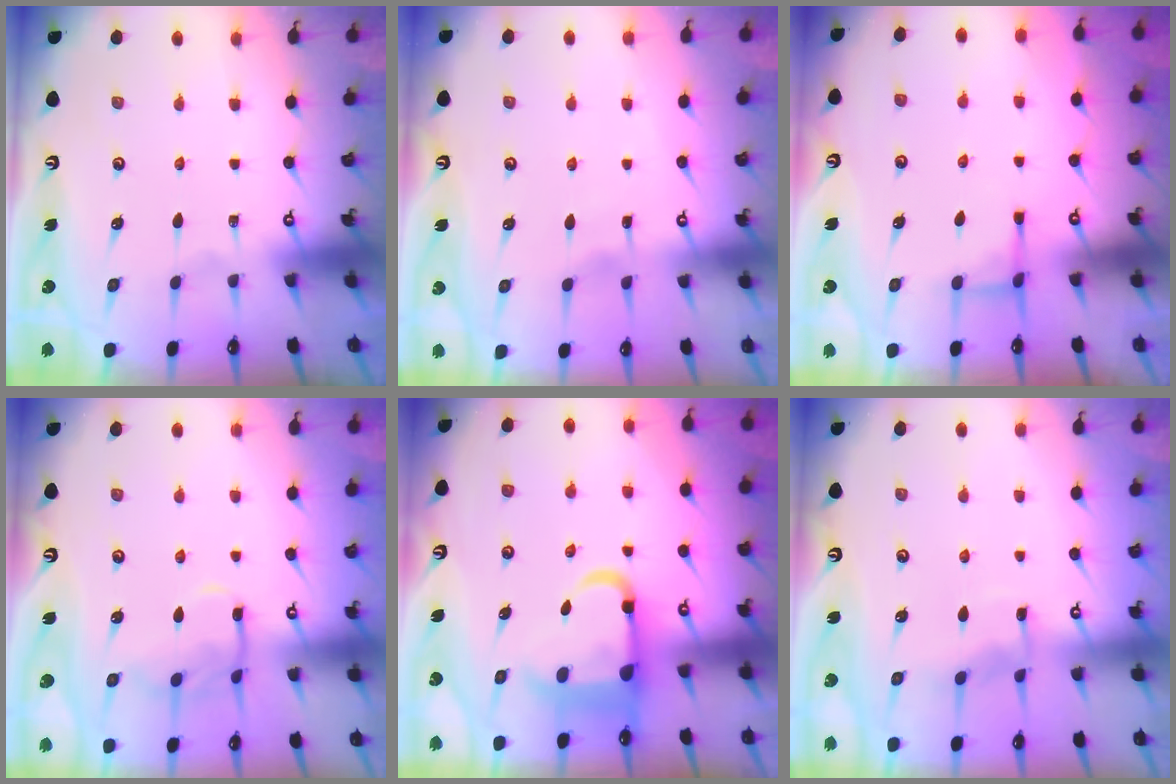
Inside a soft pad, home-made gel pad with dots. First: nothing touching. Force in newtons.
{"total": 2.7, "press": 2.7, "slide": 0.3}
{"total": 3.2, "press": 3.1, "slide": 0.7}
{"total": 9.3, "press": 9.3, "slide": 0.5}
{"total": 11.0, "press": 10.8, "slide": 2.0}
{"total": 5.7, "press": 5.6, "slide": 0.6}